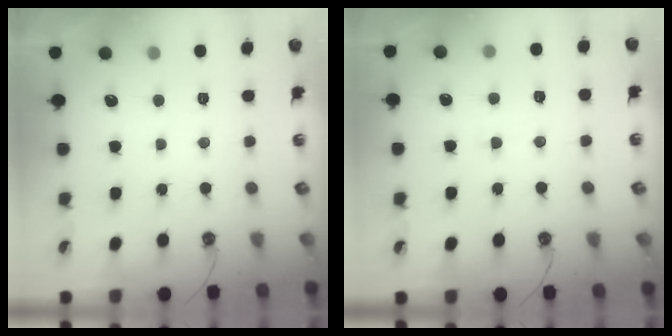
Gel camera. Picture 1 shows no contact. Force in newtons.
{"total": 2.4, "press": 2.4, "slide": 0.6}